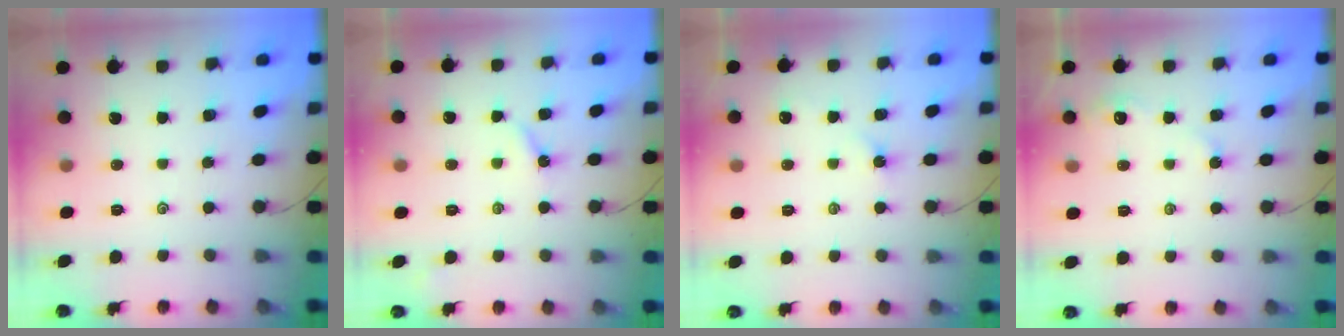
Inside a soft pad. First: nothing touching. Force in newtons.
{"total": 3.4, "press": 3.4, "slide": 0.5}
{"total": 1.9, "press": 1.9, "slide": 0.4}
{"total": 2.8, "press": 2.8, "slide": 0.4}